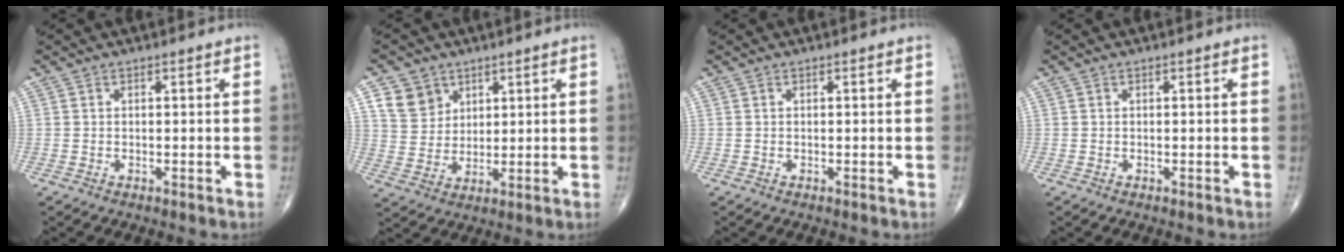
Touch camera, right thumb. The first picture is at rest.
{"total": 7.0, "force": [3.8, 5.6, 1.9], "torque": [-0.012, -0.021, 0.076]}
{"total": 0.0}
{"total": 0.0}